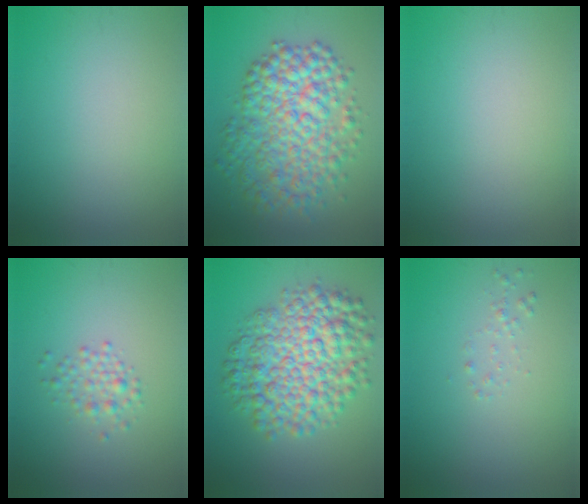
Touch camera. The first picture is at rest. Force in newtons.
{"total": 8.5, "press": 8.5, "slide": 0.1}
{"total": 0.0}
{"total": 1.7, "press": 1.7, "slide": 0.0}
{"total": 9.2, "press": 9.2, "slide": 0.1}
{"total": 0.7, "press": 0.7, "slide": 0.0}